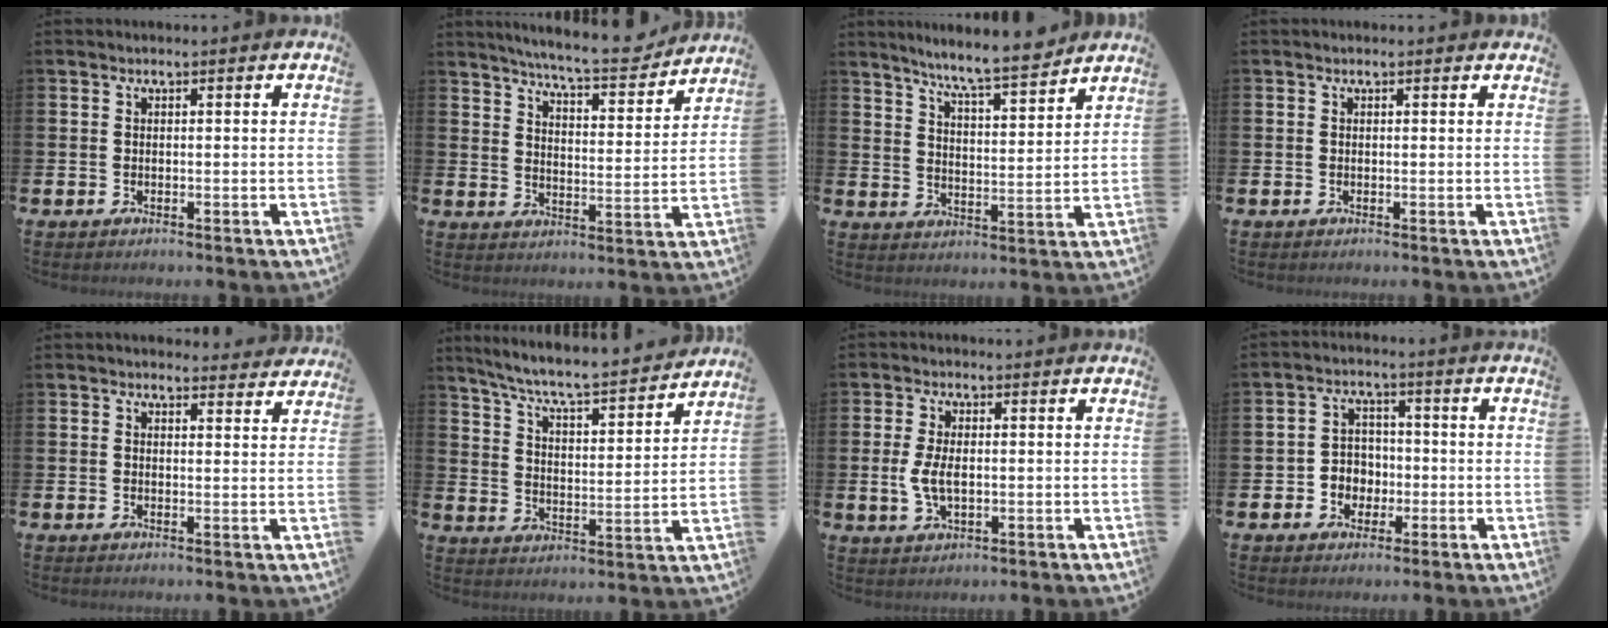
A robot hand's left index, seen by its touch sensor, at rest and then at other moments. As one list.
[{"total": 7.8, "force": [7.4, 0.4, 2.4], "torque": [-0.059, -0.047, 0.126]}, {"total": 7.6, "force": [7.1, 0.0, 2.5], "torque": [-0.067, -0.047, 0.124]}, {"total": 0.0}, {"total": 2.4, "force": [2.4, 0.6, 0.0], "torque": [0.004, -0.011, 0.041]}, {"total": 7.2, "force": [6.8, 0.5, 2.3], "torque": [-0.079, -0.055, 0.114]}, {"total": 4.2, "force": [0.0, 2.2, 3.6], "torque": [-0.075, 0.005, -0.004]}, {"total": 3.7, "force": [-0.8, 3.6, 0.8], "torque": [-0.018, 0.001, -0.024]}]